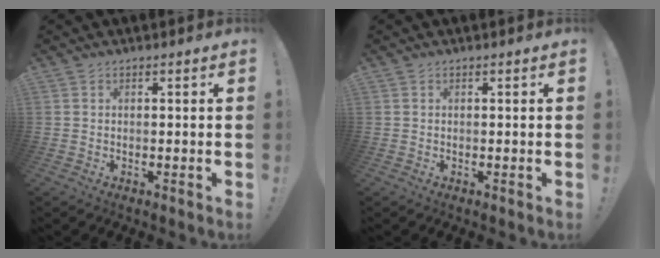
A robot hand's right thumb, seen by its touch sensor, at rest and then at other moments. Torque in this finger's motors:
{"motor_torque": [0.00, 0.00, -0.09, 0.09, 0.07]}